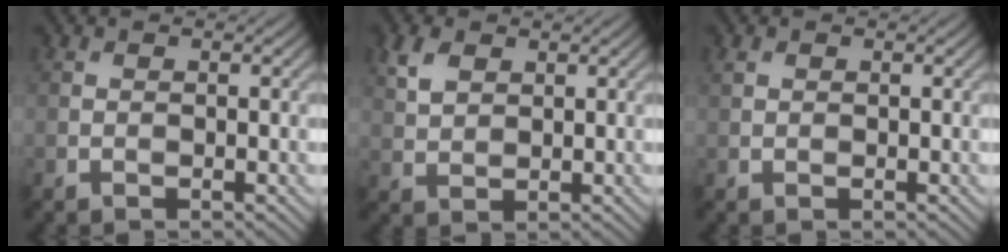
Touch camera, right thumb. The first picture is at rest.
{"total": 3.8, "force": [1.9, 2.4, 2.2], "torque": [-0.059, 0.004, 0.041]}
{"total": 1.0, "force": [0.5, 0.7, 0.5], "torque": [-0.013, 0.000, 0.011]}